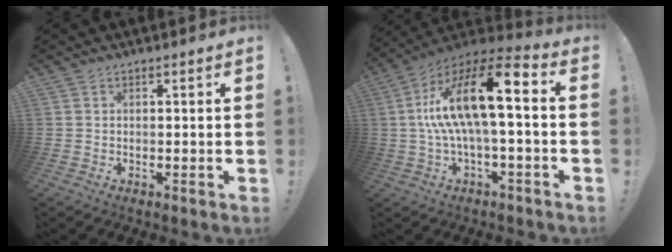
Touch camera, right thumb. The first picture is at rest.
{"total": 19.1, "force": [2.2, 5.8, 18.0], "torque": [-0.328, -0.010, 0.028]}